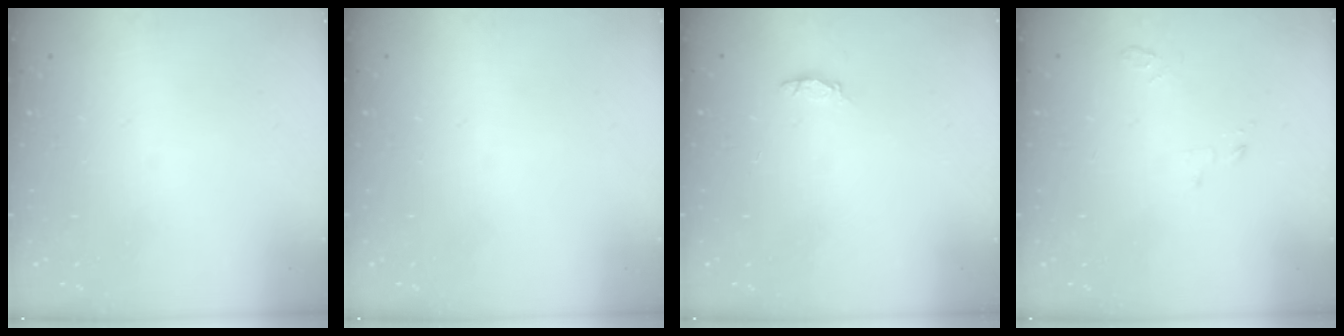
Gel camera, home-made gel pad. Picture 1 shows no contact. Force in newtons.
{"total": 0.0}
{"total": 1.2, "press": 1.1, "slide": 0.4}
{"total": 2.8, "press": 2.8, "slide": 0.3}